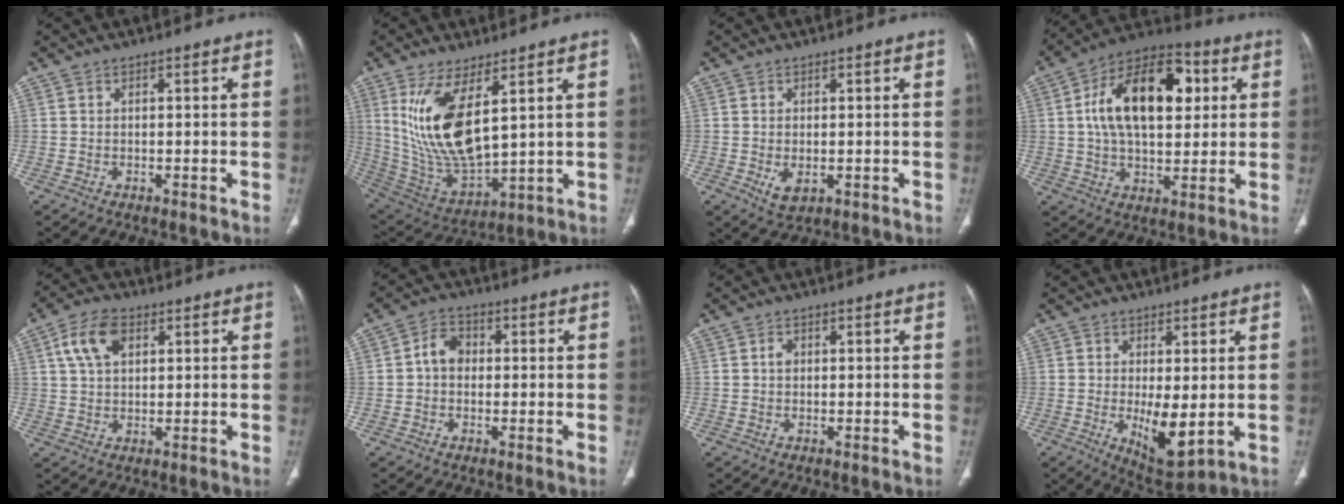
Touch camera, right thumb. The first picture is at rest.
{"total": 16.3, "force": [5.8, 6.2, 13.9], "torque": [-0.272, -0.038, 0.137]}
{"total": 3.1, "force": [-0.6, 1.8, 2.5], "torque": [-0.044, -0.008, 0.000]}
{"total": 20.0, "force": [4.4, 11.0, 16.2], "torque": [-0.242, 0.016, 0.063]}
{"total": 7.8, "force": [3.0, 4.7, 5.5], "torque": [-0.099, 0.003, 0.053]}
{"total": 4.5, "force": [0.0, 3.6, 2.7], "torque": [-0.036, 0.016, -0.010]}
{"total": 1.1, "force": [0.2, 0.9, 0.7], "torque": [-0.009, 0.003, 0.001]}
{"total": 8.1, "force": [-0.9, 3.1, 7.5], "torque": [-0.112, -0.026, 0.000]}